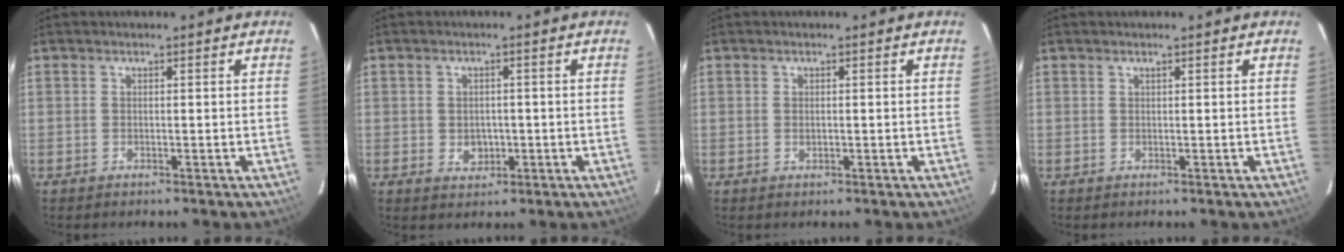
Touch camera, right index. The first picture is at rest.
{"total": 3.4, "force": [-0.7, 2.9, 1.6], "torque": [-0.028, 0.001, -0.004]}
{"total": 0.7, "force": [0.0, 0.5, 0.6], "torque": [-0.011, -0.001, 0.002]}
{"total": 0.0}